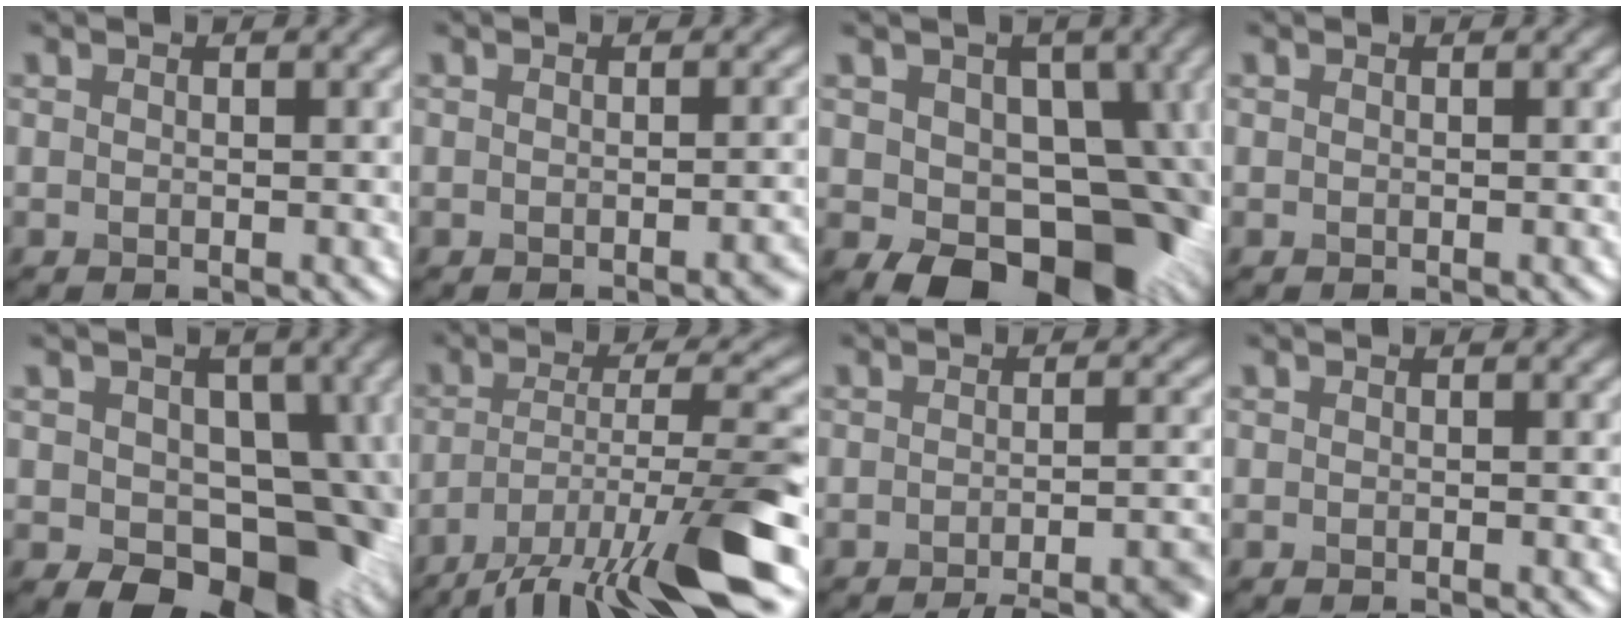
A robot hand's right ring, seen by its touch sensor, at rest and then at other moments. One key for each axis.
{"total": 2.0, "fx": -0.9, "fy": 0.5, "fz": 1.7, "tx": -0.013, "ty": 0.002, "tz": -0.013}
{"total": 10.9, "fx": -2.8, "fy": 7.2, "fz": 7.6, "tx": -0.070, "ty": -0.004, "tz": -0.053}
{"total": 0.0}
{"total": 9.5, "fx": -1.8, "fy": 6.5, "fz": 6.7, "tx": -0.062, "ty": -0.009, "tz": -0.034}
{"total": 11.6, "fx": -7.1, "fy": 2.6, "fz": 8.9, "tx": -0.153, "ty": -0.001, "tz": -0.122}
{"total": 6.6, "fx": -4.5, "fy": 1.6, "fz": 4.6, "tx": -0.044, "ty": -0.001, "tz": -0.054}
{"total": 0.0}